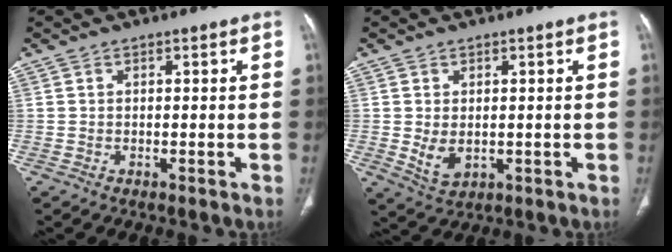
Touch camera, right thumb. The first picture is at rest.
{"total": 4.5, "force": [-0.1, 3.0, 3.3], "torque": [-0.059, -0.010, 0.012]}